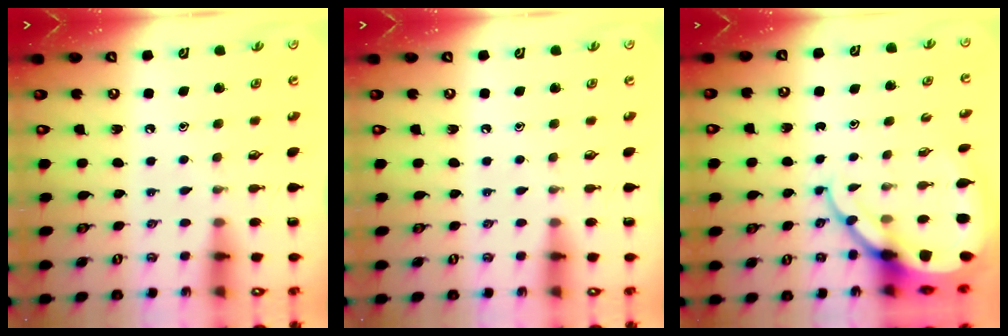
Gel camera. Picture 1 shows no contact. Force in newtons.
{"total": 0.0}
{"total": 10.3, "press": 10.3, "slide": 0.9}